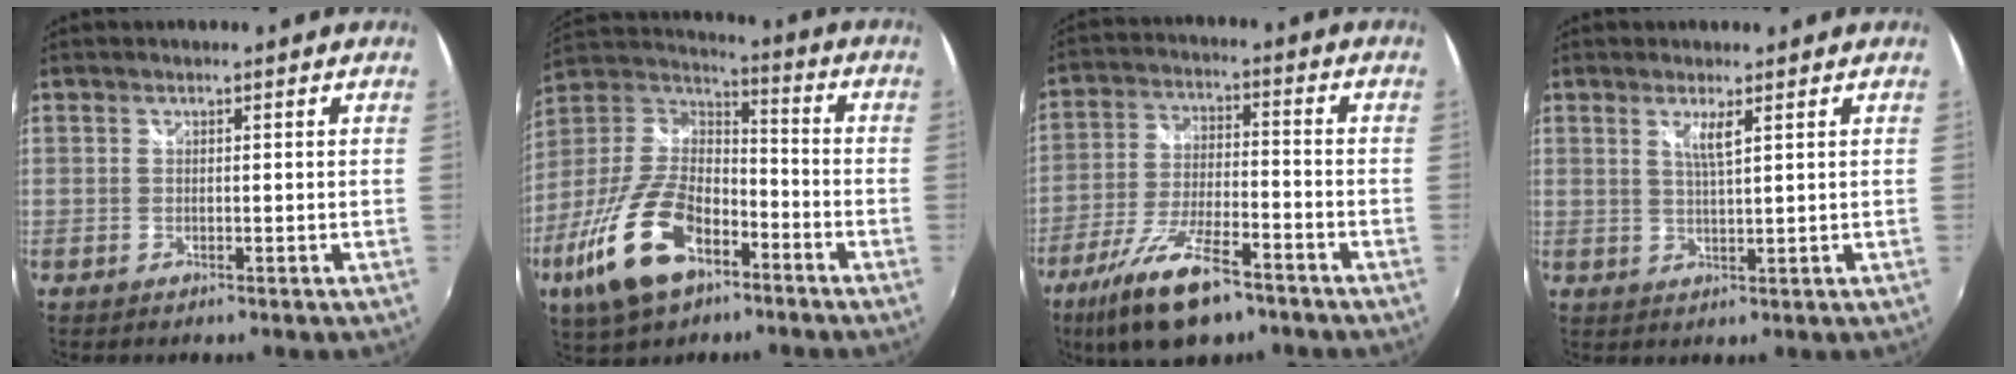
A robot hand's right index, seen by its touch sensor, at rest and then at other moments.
{"total": 20.6, "force": [-10.3, 10.4, 14.4], "torque": [-0.316, -0.020, -0.189]}
{"total": 15.3, "force": [-10.2, 5.0, 10.3], "torque": [-0.216, -0.030, -0.184]}
{"total": 2.9, "force": [1.5, 0.0, 2.5], "torque": [-0.048, -0.005, 0.025]}